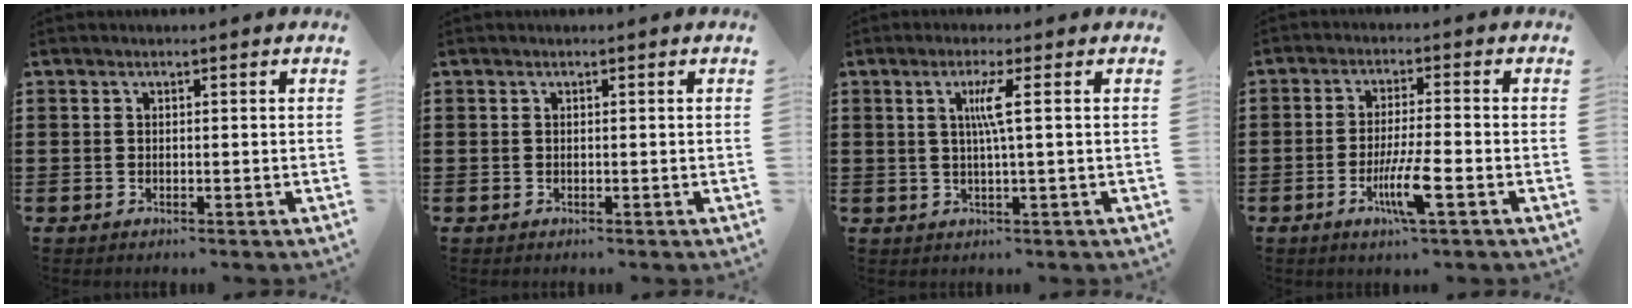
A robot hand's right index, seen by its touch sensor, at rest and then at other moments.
{"total": 0.0}
{"total": 4.0, "force": [0.7, -0.4, 3.9], "torque": [-0.077, -0.004, 0.007]}
{"total": 6.9, "force": [-2.6, 0.6, 6.4], "torque": [-0.123, -0.016, -0.048]}